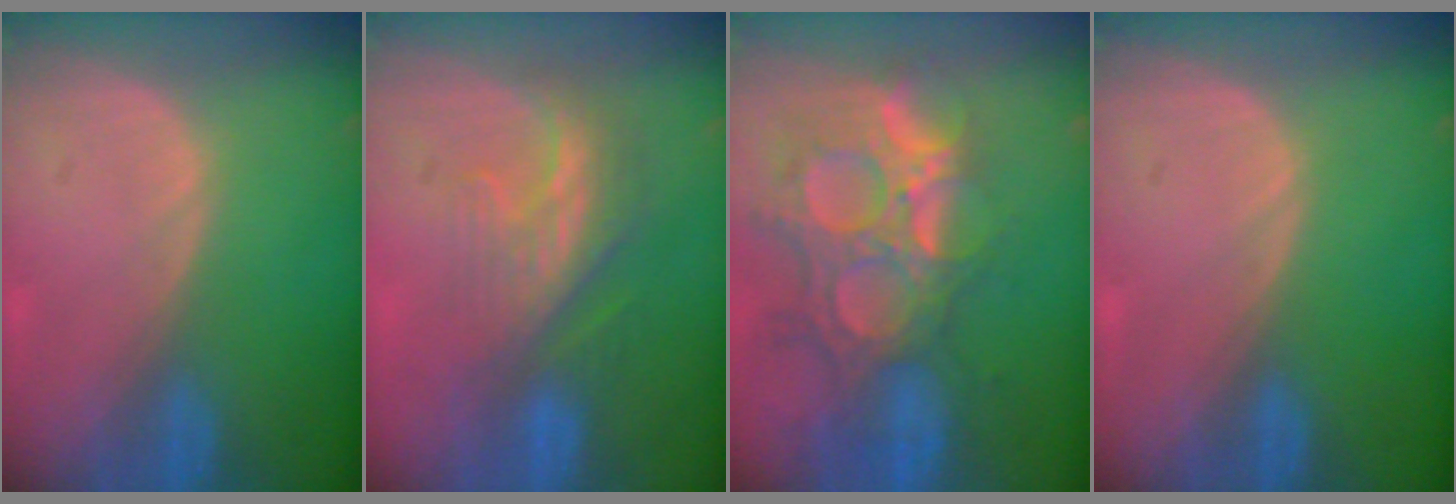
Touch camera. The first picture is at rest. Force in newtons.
{"total": 8.2, "press": 7.2, "slide": 4.0}
{"total": 13.8, "press": 11.6, "slide": 7.5}
{"total": 0.0}